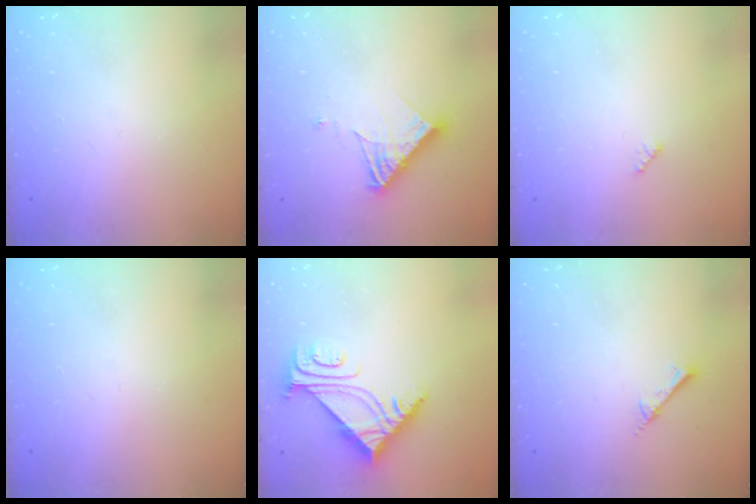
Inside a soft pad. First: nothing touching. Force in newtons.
{"total": 11.7, "press": 11.6, "slide": 1.5}
{"total": 3.2, "press": 3.2, "slide": 0.4}
{"total": 0.0}
{"total": 7.0, "press": 6.9, "slide": 0.9}
{"total": 2.0, "press": 2.0, "slide": 0.2}